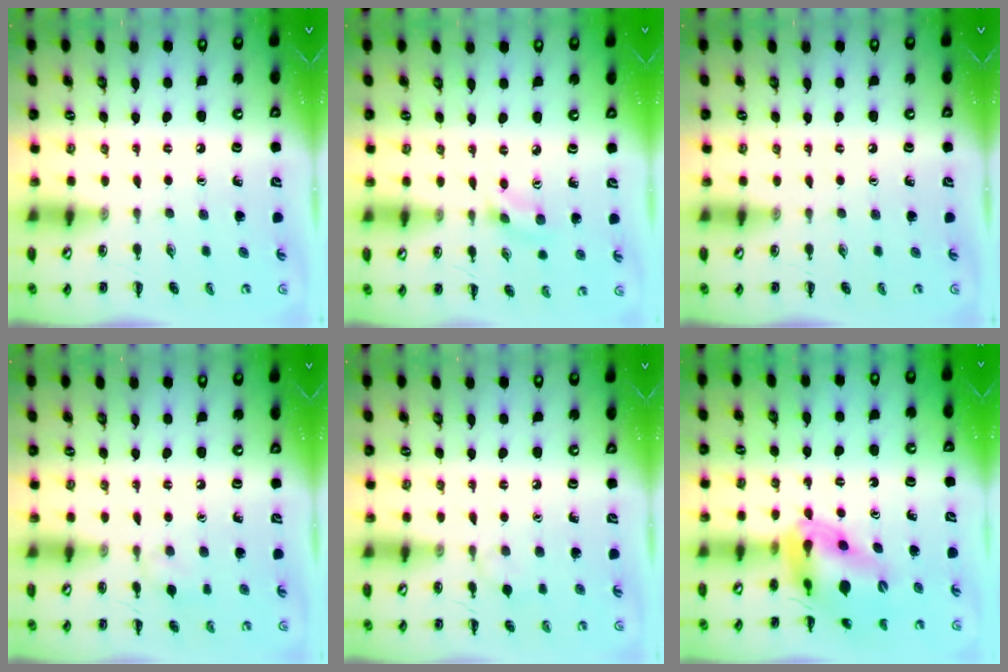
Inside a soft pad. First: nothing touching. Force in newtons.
{"total": 2.8, "press": 2.6, "slide": 1.0}
{"total": 0.0}
{"total": 5.6, "press": 5.3, "slide": 1.9}
{"total": 5.4, "press": 5.1, "slide": 1.6}
{"total": 12.8, "press": 12.2, "slide": 3.6}